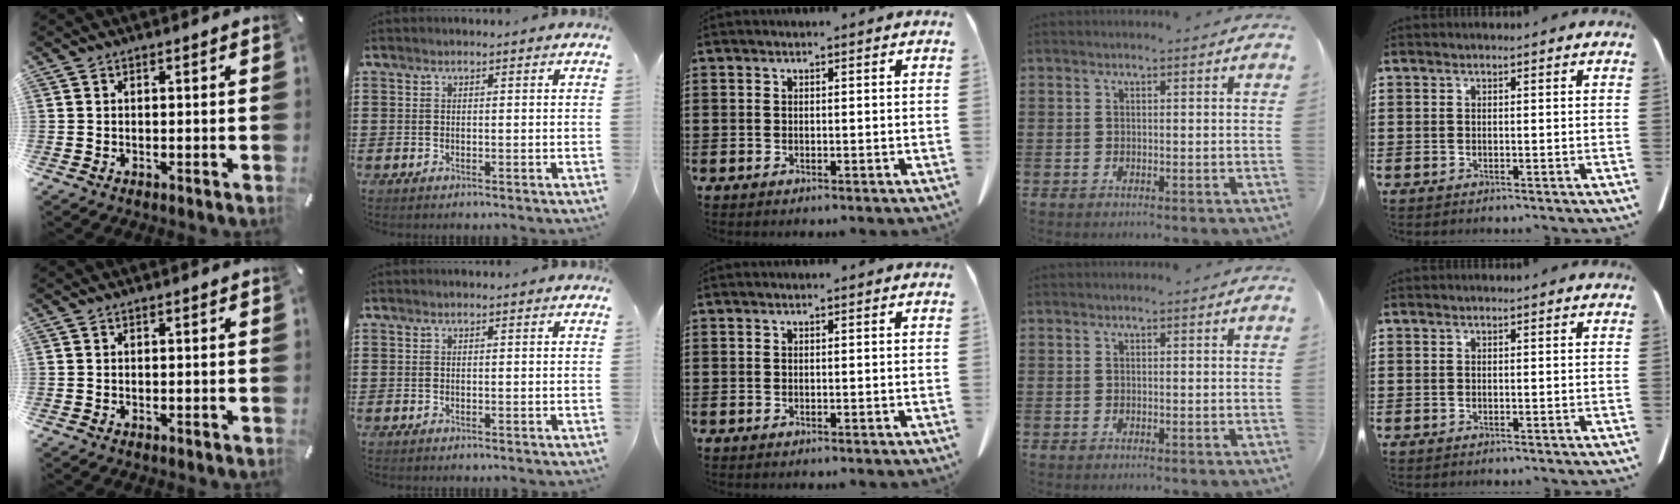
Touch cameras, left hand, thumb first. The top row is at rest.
{}